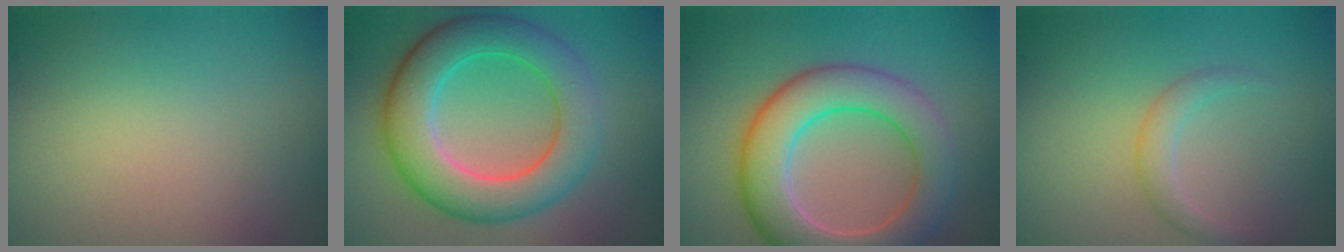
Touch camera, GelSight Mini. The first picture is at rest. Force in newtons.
{"total": 7.6, "press": 7.6, "slide": 0.1}
{"total": 7.6, "press": 7.6, "slide": 0.3}
{"total": 1.5, "press": 1.5, "slide": 0.1}